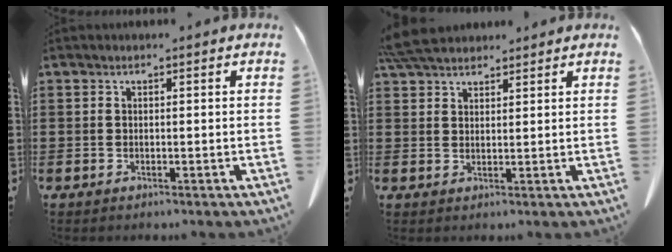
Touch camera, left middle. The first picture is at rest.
{"total": 5.3, "force": [4.8, 1.2, 2.1], "torque": [-0.054, -0.007, 0.094]}